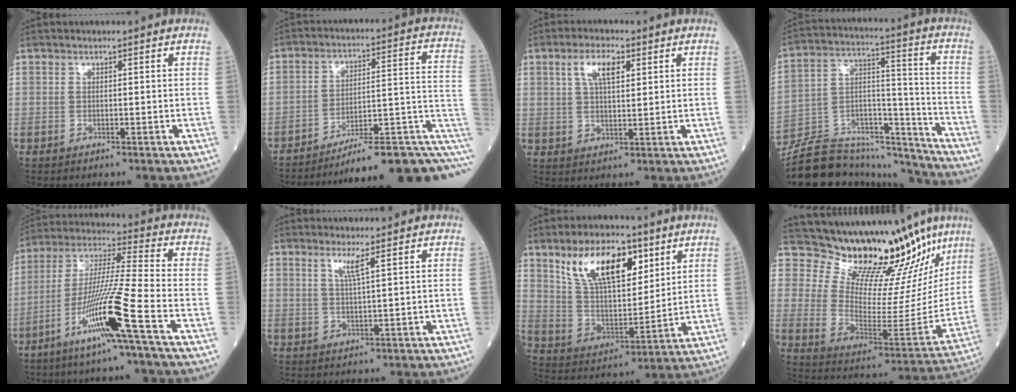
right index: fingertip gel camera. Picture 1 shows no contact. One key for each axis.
{"total": 17.1, "fx": -9.7, "fy": 2.9, "fz": 13.7, "tx": -0.117, "ty": 0.067, "tz": -0.124}
{"total": 5.5, "fx": 2.4, "fy": 1.8, "fz": 4.6, "tx": -0.096, "ty": 0.009, "tz": 0.048}
{"total": 22.0, "fx": -20.7, "fy": 4.6, "fz": 5.7, "tx": -0.112, "ty": 0.033, "tz": -0.333}
{"total": 13.6, "fx": -6.5, "fy": -1.8, "fz": 11.8, "tx": -0.231, "ty": -0.014, "tz": -0.125}
{"total": 2.5, "fx": 1.4, "fy": -0.7, "fz": 1.9, "tx": -0.044, "ty": -0.009, "tz": 0.031}
{"total": 14.9, "fx": 8.3, "fy": 6.1, "fz": 10.8, "tx": -0.199, "ty": 0.016, "tz": 0.159}
{"total": 21.8, "fx": 19.3, "fy": 5.9, "fz": 8.2, "tx": -0.116, "ty": -0.046, "tz": 0.270}